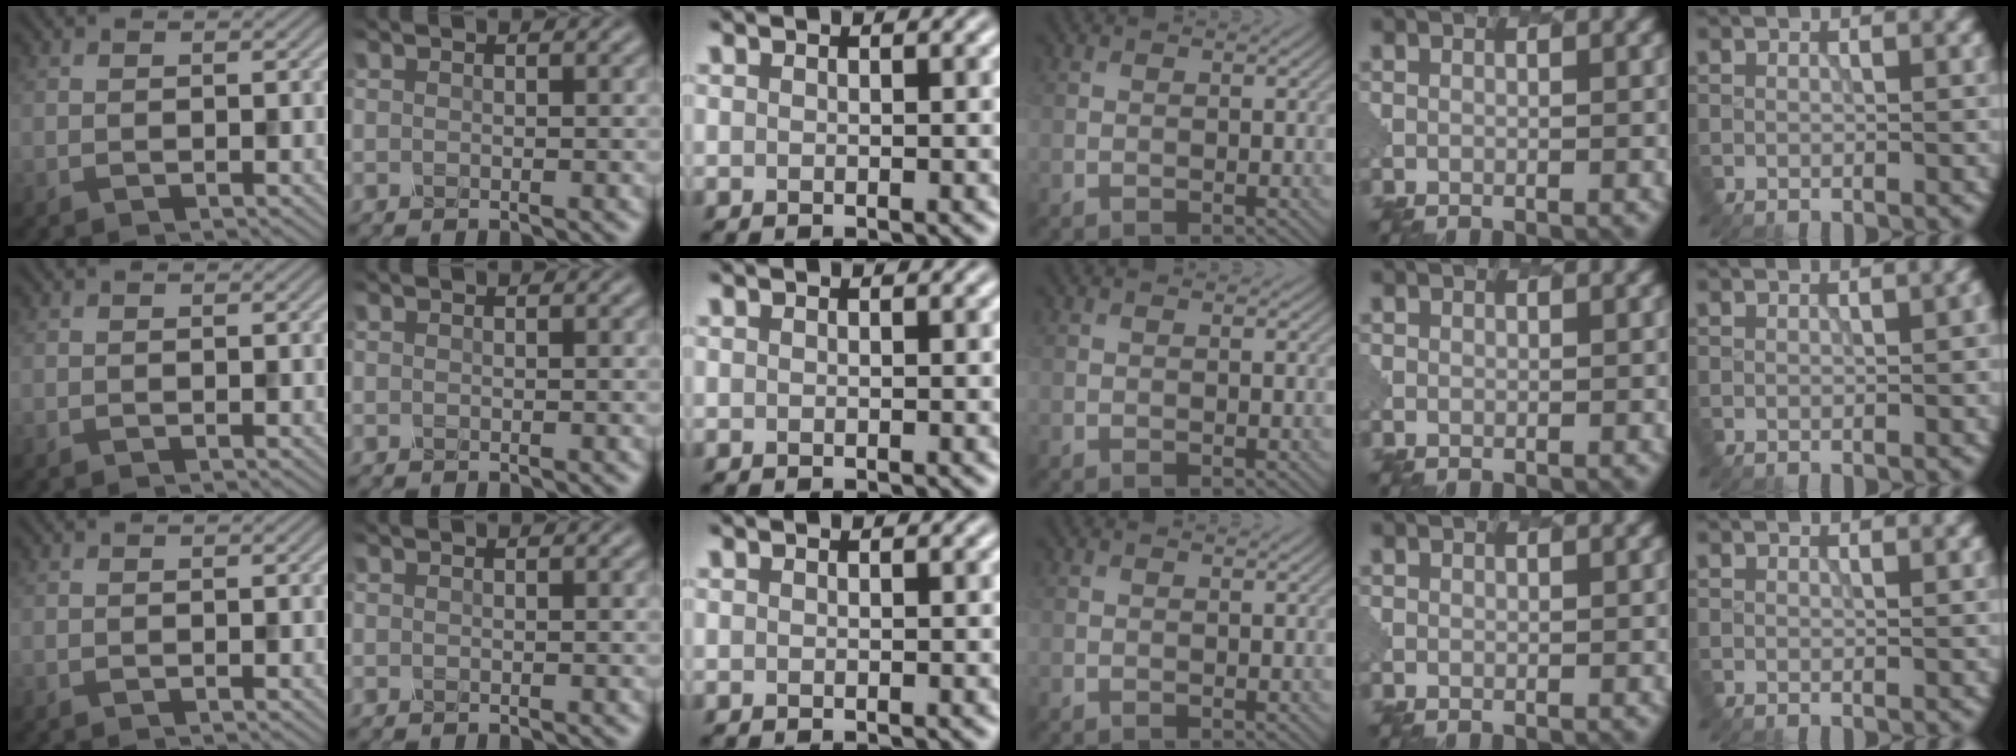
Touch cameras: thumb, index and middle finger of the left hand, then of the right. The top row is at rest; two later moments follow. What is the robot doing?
{"motion": "dispense", "object": "syringe"}